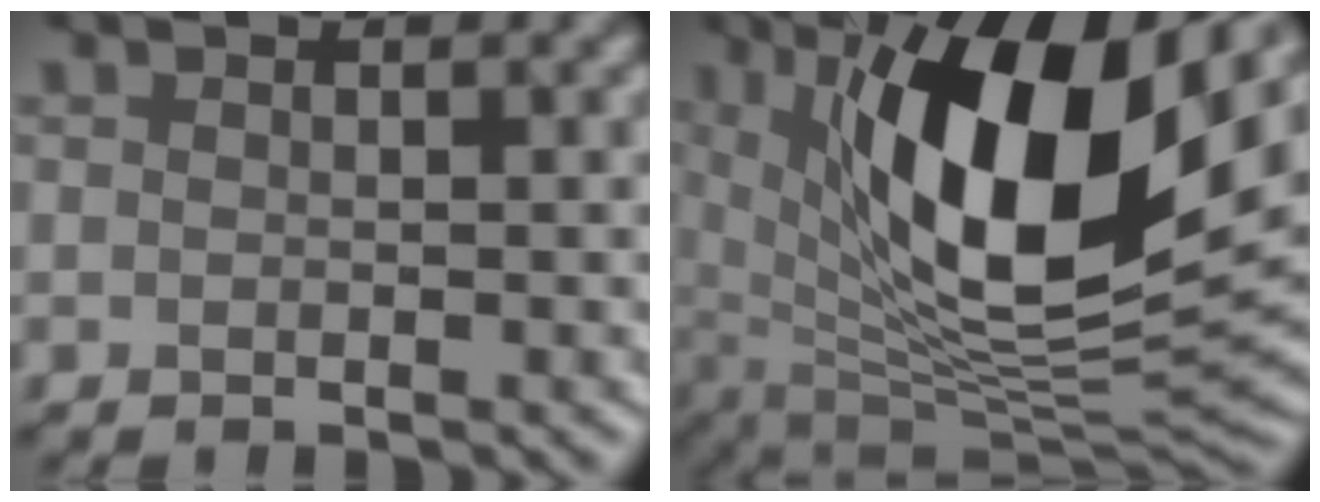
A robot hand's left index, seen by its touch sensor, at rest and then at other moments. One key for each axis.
{"total": 14.8, "fx": 4.7, "fy": 6.0, "fz": 12.7, "tx": -0.205, "ty": -0.013, "tz": 0.079}